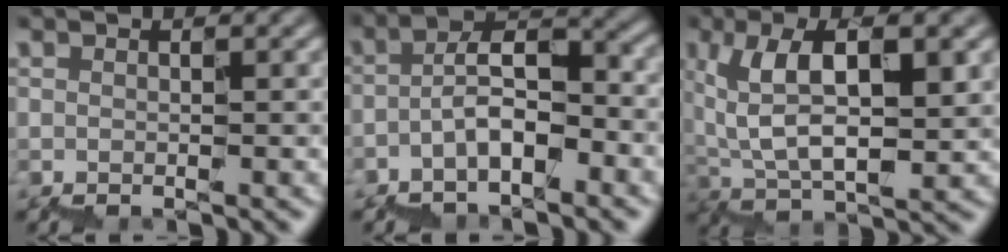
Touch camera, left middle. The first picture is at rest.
{"total": 4.2, "force": [-2.4, 1.5, 3.0], "torque": [-0.062, 0.024, -0.049]}
{"total": 6.3, "force": [2.4, 2.5, 5.2], "torque": [-0.113, 0.013, 0.047]}